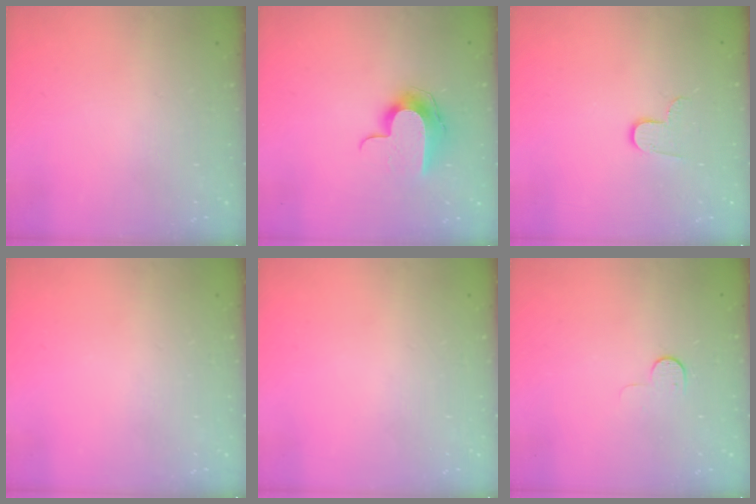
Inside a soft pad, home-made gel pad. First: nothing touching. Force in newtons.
{"total": 9.9, "press": 9.9, "slide": 0.2}
{"total": 6.5, "press": 6.4, "slide": 0.6}
{"total": 0.0}
{"total": 0.0}
{"total": 4.9, "press": 4.9, "slide": 0.5}